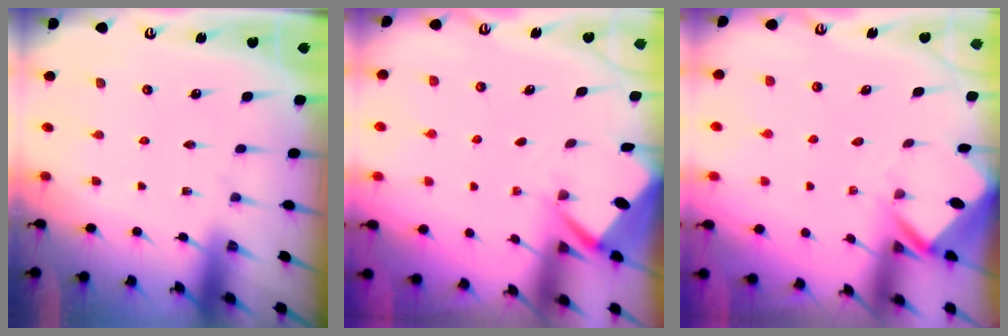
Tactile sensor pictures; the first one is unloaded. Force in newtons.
{"total": 2.7, "press": 2.7, "slide": 0.3}
{"total": 2.9, "press": 2.9, "slide": 0.2}